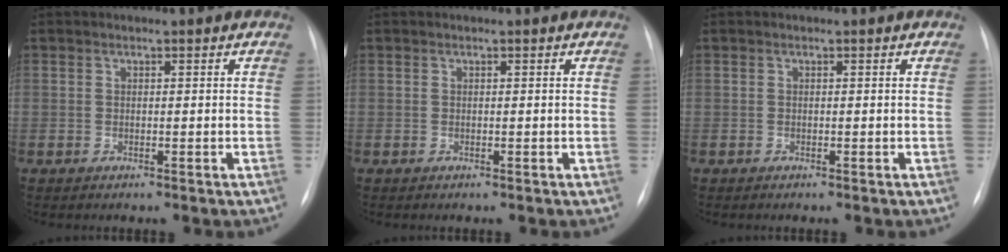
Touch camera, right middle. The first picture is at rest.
{"total": 0.0}
{"total": 0.0}